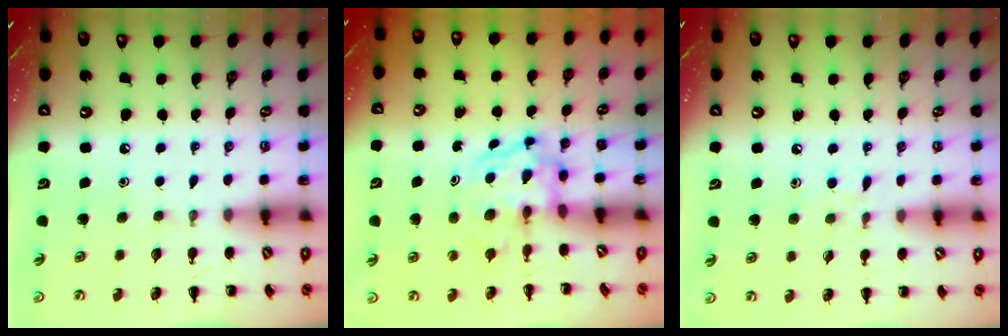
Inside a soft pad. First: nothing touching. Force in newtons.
{"total": 3.6, "press": 3.6, "slide": 0.4}
{"total": 6.7, "press": 6.2, "slide": 2.5}